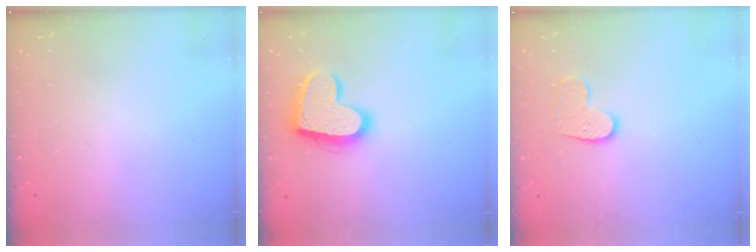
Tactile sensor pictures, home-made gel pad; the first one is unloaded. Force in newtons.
{"total": 15.9, "press": 15.9, "slide": 0.9}
{"total": 8.2, "press": 8.2, "slide": 0.2}